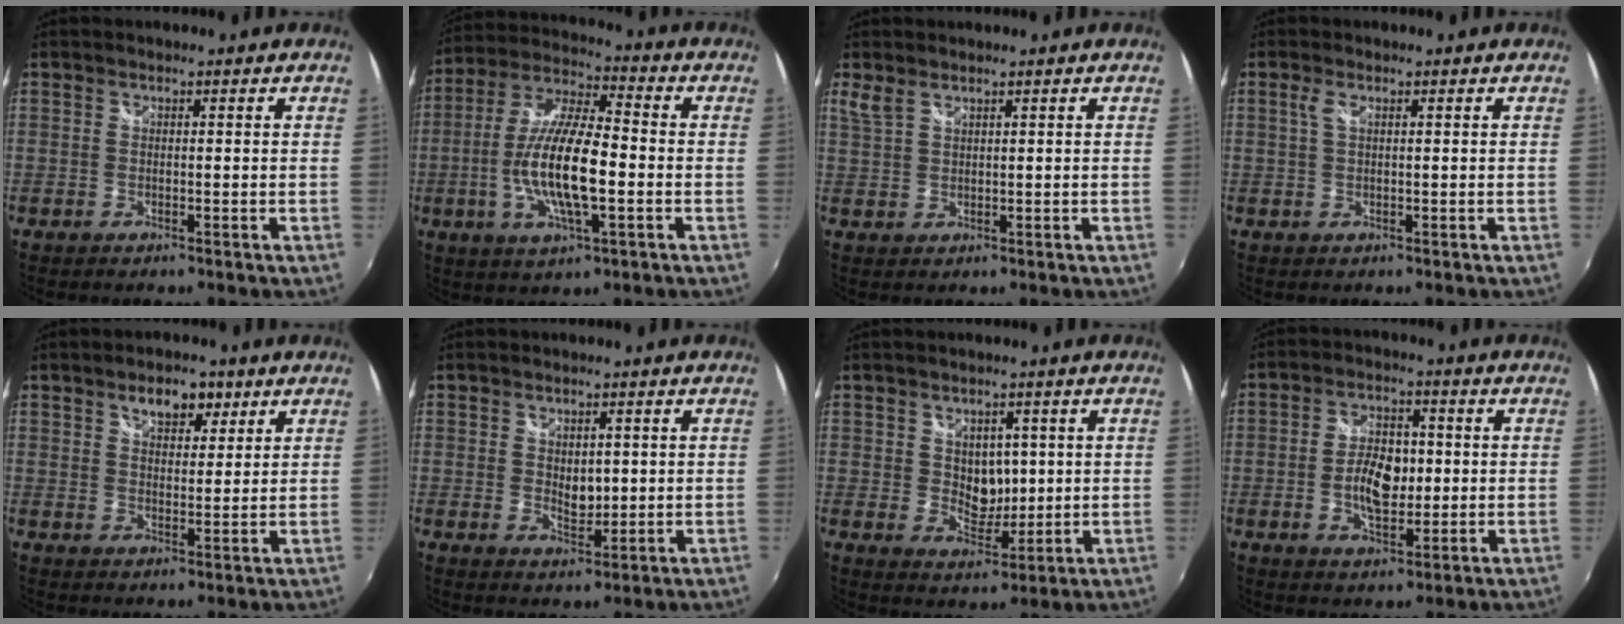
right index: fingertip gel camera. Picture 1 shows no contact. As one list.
[{"total": 15.0, "force": [-3.0, 4.2, 14.0], "torque": [-0.279, -0.004, -0.056]}, {"total": 2.3, "force": [1.7, 0.8, 1.4], "torque": [-0.031, 0.000, 0.038]}, {"total": 1.5, "force": [0.5, 0.5, 1.4], "torque": [-0.028, 0.002, 0.008]}, {"total": 6.0, "force": [3.6, 3.3, 3.5], "torque": [-0.051, 0.011, 0.059]}, {"total": 3.7, "force": [0.6, 2.5, 2.6], "torque": [-0.038, -0.004, 0.012]}, {"total": 5.8, "force": [1.4, 4.5, 3.4], "torque": [-0.048, -0.003, 0.031]}, {"total": 8.3, "force": [-0.6, 4.7, 6.8], "torque": [-0.127, 0.006, -0.008]}]